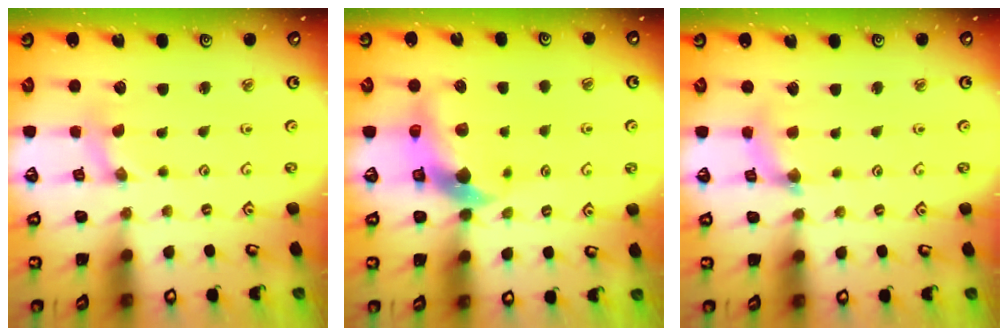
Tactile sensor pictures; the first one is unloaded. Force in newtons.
{"total": 9.9, "press": 9.8, "slide": 1.4}
{"total": 4.0, "press": 4.0, "slide": 0.5}